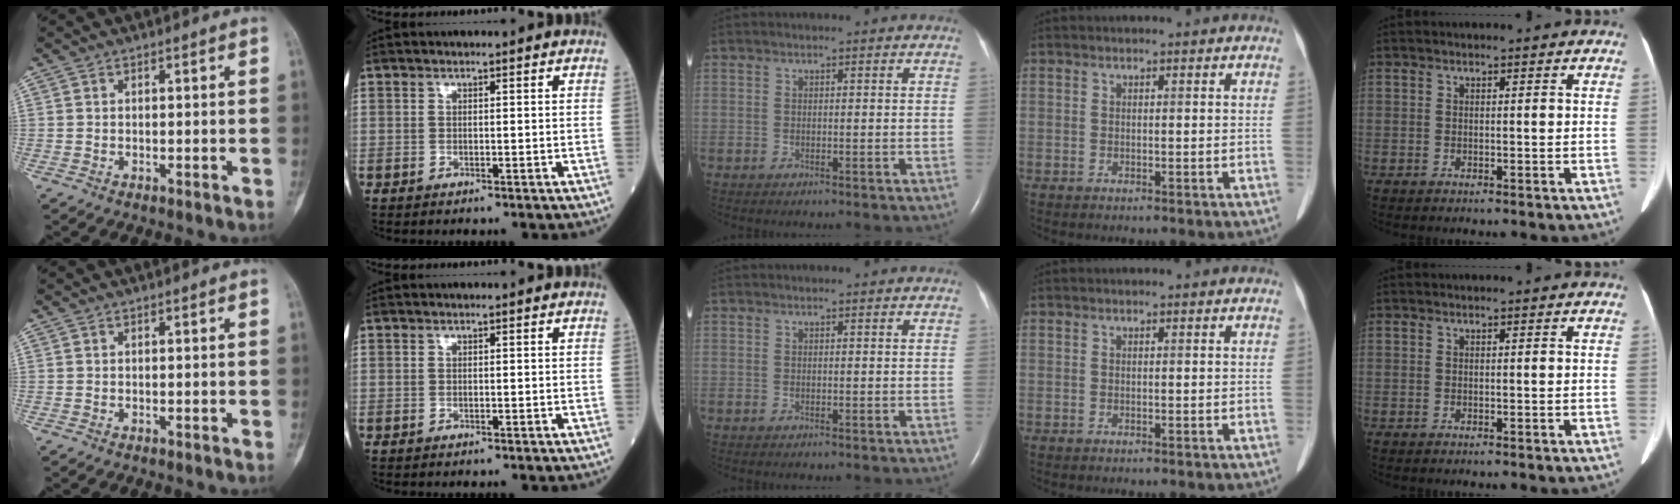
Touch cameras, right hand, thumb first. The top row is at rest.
{}